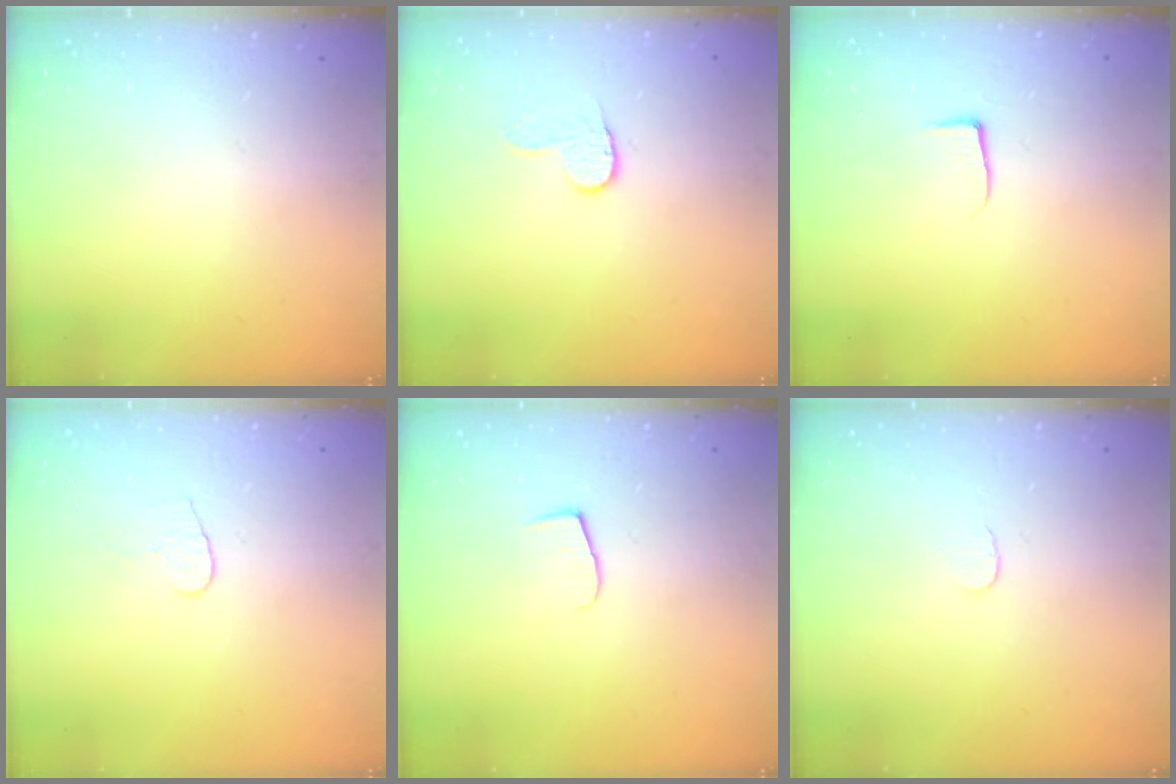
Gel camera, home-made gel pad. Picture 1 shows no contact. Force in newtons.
{"total": 4.5, "press": 4.5, "slide": 0.5}
{"total": 3.7, "press": 3.7, "slide": 0.5}
{"total": 4.0, "press": 4.0, "slide": 0.4}
{"total": 5.3, "press": 5.2, "slide": 0.4}
{"total": 3.0, "press": 3.0, "slide": 0.2}